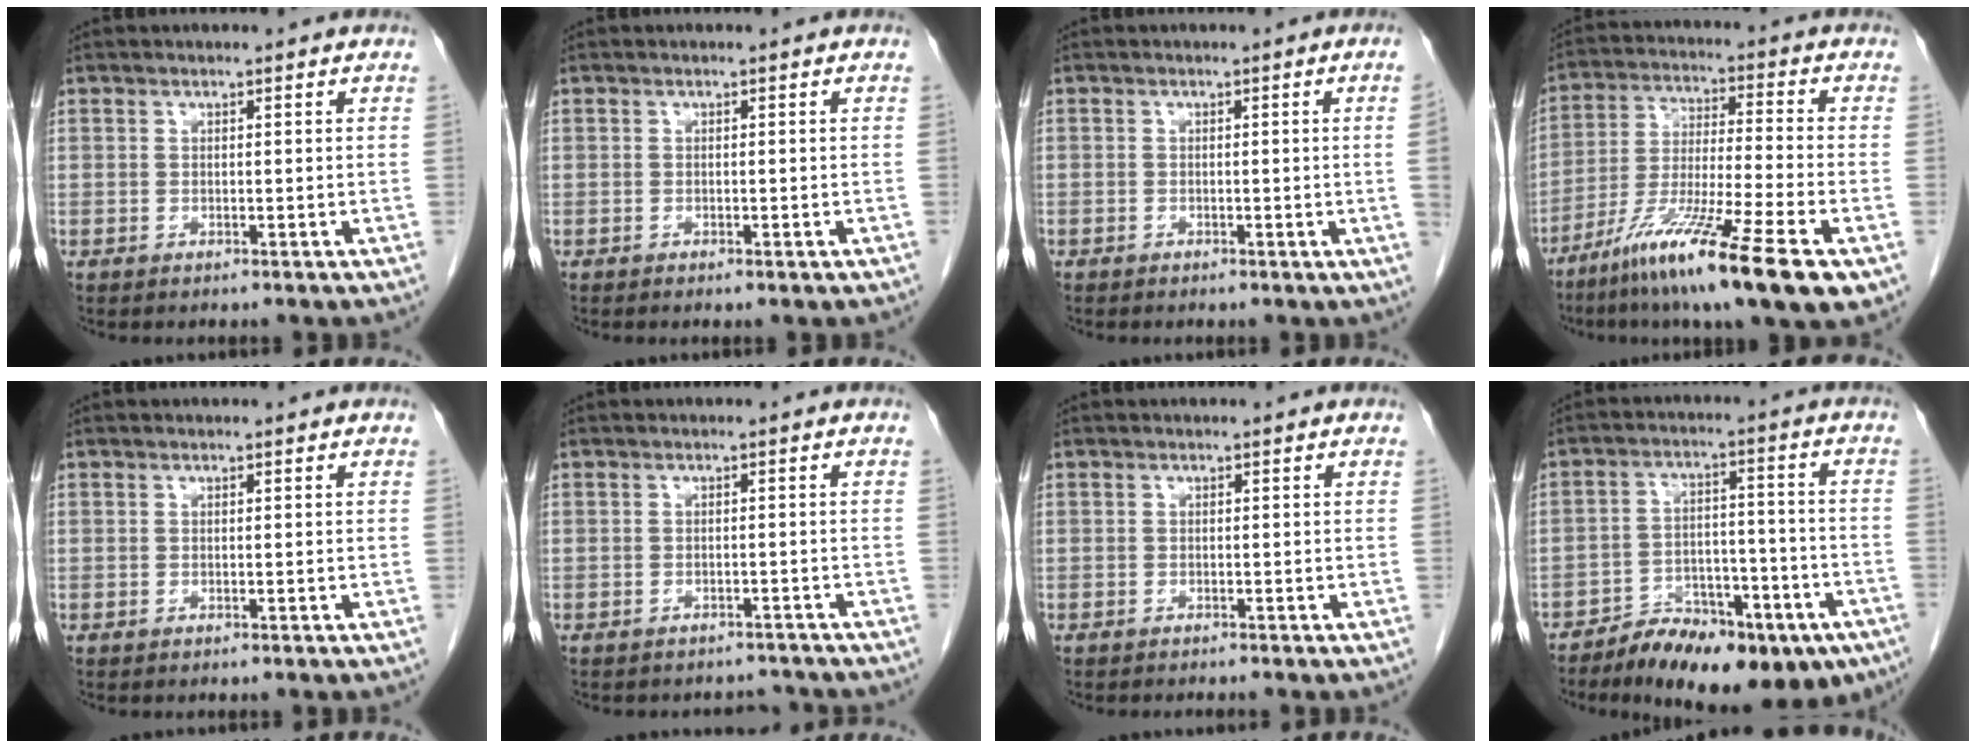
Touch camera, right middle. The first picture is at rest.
{"total": 0.7, "force": [-0.5, 0.2, 0.5], "torque": [-0.010, -0.002, -0.005]}
{"total": 1.8, "force": [-0.4, -0.6, 1.7], "torque": [-0.022, -0.001, -0.008]}
{"total": 17.2, "force": [-9.9, 0.4, 14.1], "torque": [-0.249, -0.048, -0.174]}
{"total": 0.0}
{"total": 3.6, "force": [-3.4, 1.3, -0.2], "torque": [0.007, 0.005, -0.043]}
{"total": 1.0, "force": [-1.0, -0.1, 0.3], "torque": [-0.006, -0.002, -0.014]}
{"total": 17.4, "force": [-12.3, 6.8, 10.4], "torque": [-0.114, 0.030, -0.185]}